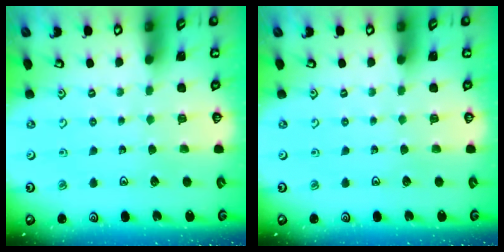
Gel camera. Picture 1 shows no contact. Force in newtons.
{"total": 0.0}